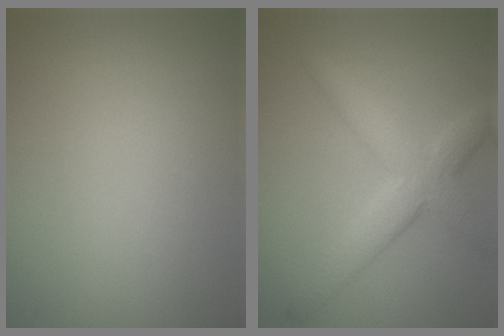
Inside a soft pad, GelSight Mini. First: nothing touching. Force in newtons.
{"total": 5.0, "press": 5.0, "slide": 0.3}